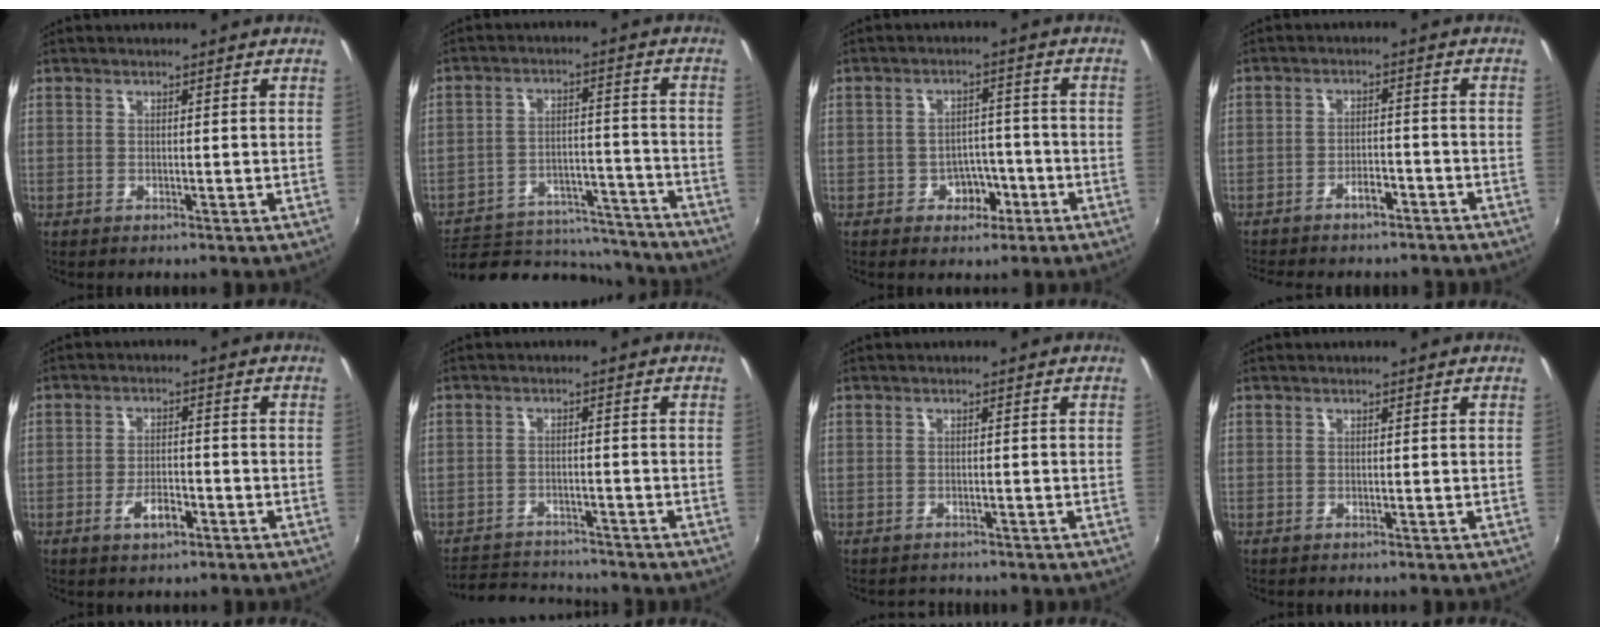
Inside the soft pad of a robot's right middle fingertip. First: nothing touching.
{"total": 17.4, "force": [-14.8, 7.8, 4.9], "torque": [-0.105, 0.034, -0.182]}
{"total": 4.6, "force": [-2.3, 3.5, 1.9], "torque": [-0.036, 0.013, -0.024]}
{"total": 6.4, "force": [-5.4, 2.2, 2.6], "torque": [-0.062, 0.004, -0.074]}
{"total": 4.4, "force": [-2.4, 1.9, 3.2], "torque": [-0.065, 0.000, -0.037]}
{"total": 7.5, "force": [-7.1, 2.4, 1.0], "torque": [-0.041, 0.021, -0.112]}
{"total": 1.5, "force": [-1.4, 0.7, -0.1], "torque": [-0.002, 0.001, -0.019]}
{"total": 0.0}